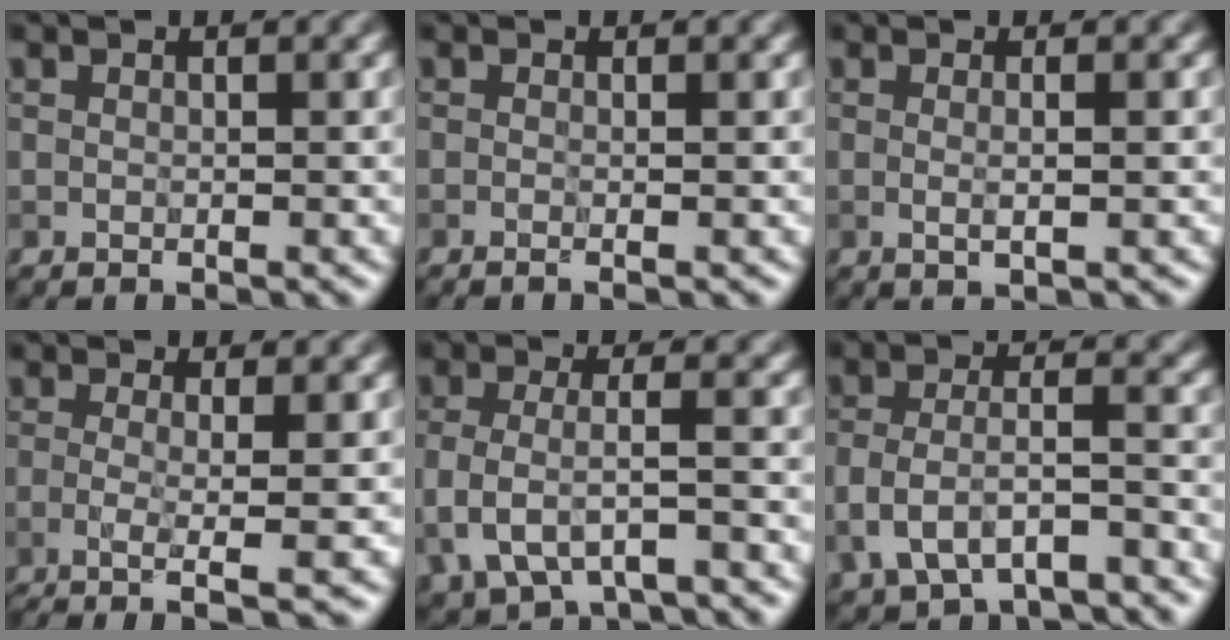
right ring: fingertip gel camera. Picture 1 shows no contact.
{"total": 1.9, "force": [0.0, 1.0, 1.6], "torque": [-0.005, -0.005, -0.021]}
{"total": 1.8, "force": [0.0, 0.4, 1.8], "torque": [-0.027, 0.000, -0.002]}
{"total": 4.5, "force": [-1.1, 1.1, 4.3], "torque": [-0.071, -0.008, -0.029]}
{"total": 4.7, "force": [-1.7, 2.2, 3.9], "torque": [-0.085, -0.013, -0.030]}
{"total": 6.5, "force": [-3.5, 3.1, 4.6], "torque": [-0.090, -0.007, -0.065]}